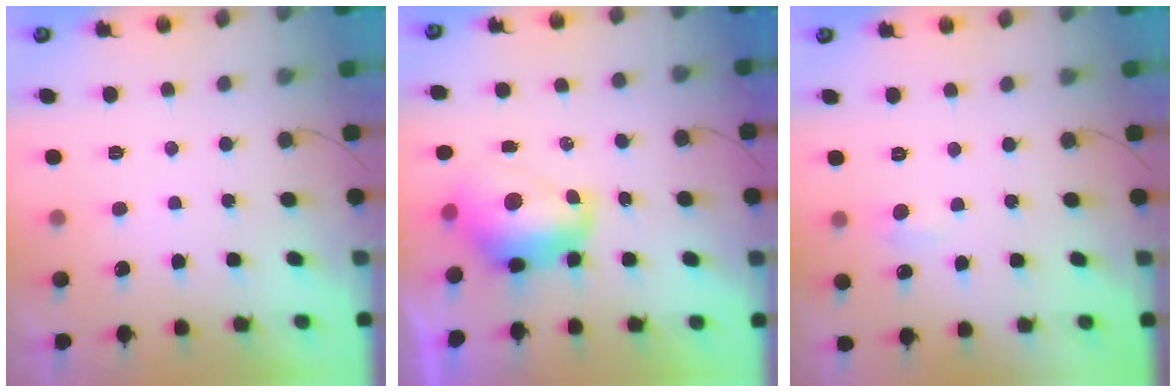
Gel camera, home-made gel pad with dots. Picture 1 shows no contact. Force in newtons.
{"total": 9.6, "press": 9.5, "slide": 0.9}
{"total": 5.5, "press": 5.4, "slide": 0.9}